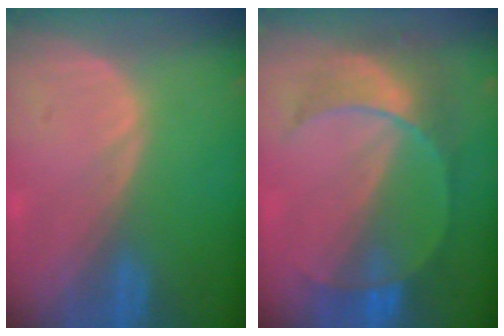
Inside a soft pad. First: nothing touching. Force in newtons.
{"total": 7.3, "press": 7.2, "slide": 0.9}